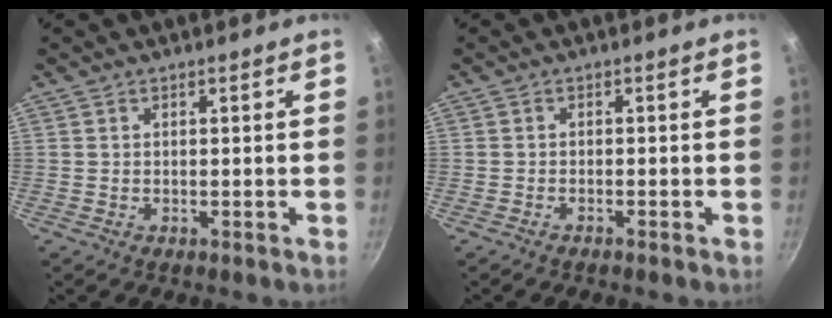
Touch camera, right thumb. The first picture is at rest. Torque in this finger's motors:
{"motor_torque": [-0.15, -0.69, -0.30, 0.26, 0.03]}